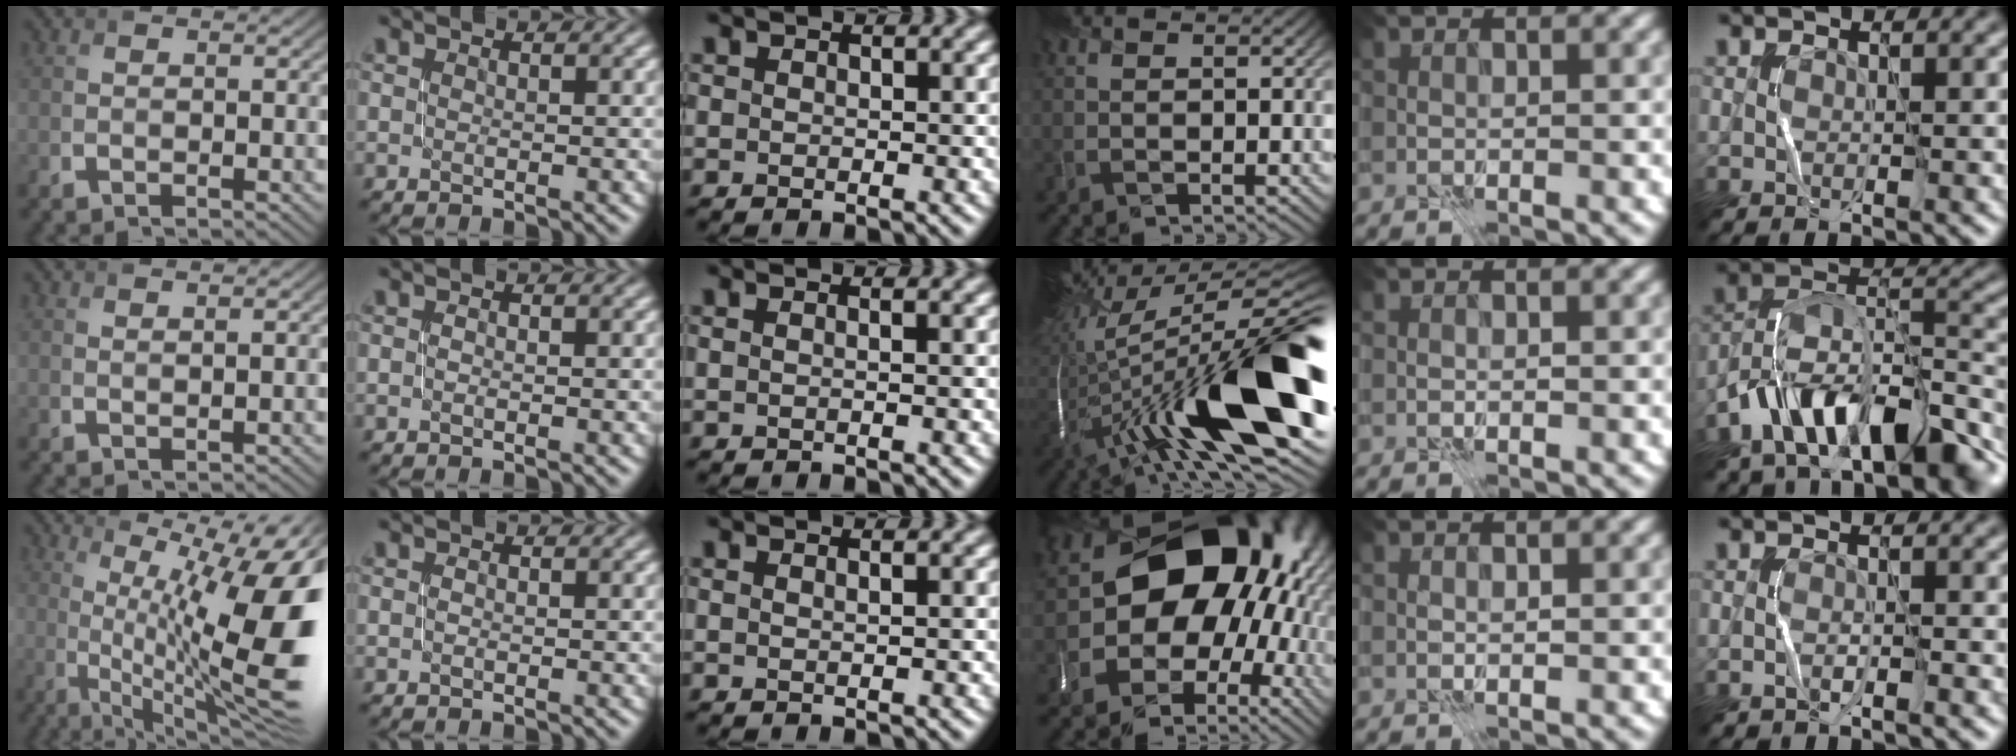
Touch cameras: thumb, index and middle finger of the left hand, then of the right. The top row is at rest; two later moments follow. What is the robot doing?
{"motion": "close", "object": "stapler"}